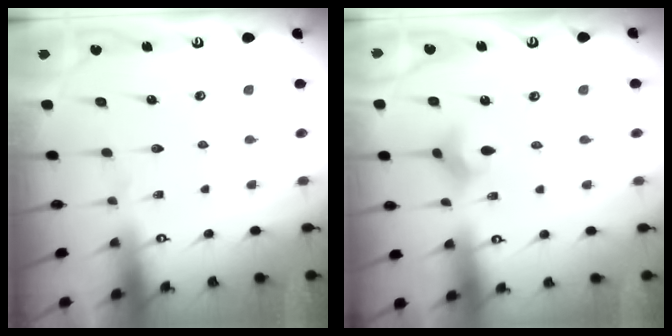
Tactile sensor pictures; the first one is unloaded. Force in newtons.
{"total": 4.0, "press": 4.0, "slide": 0.6}